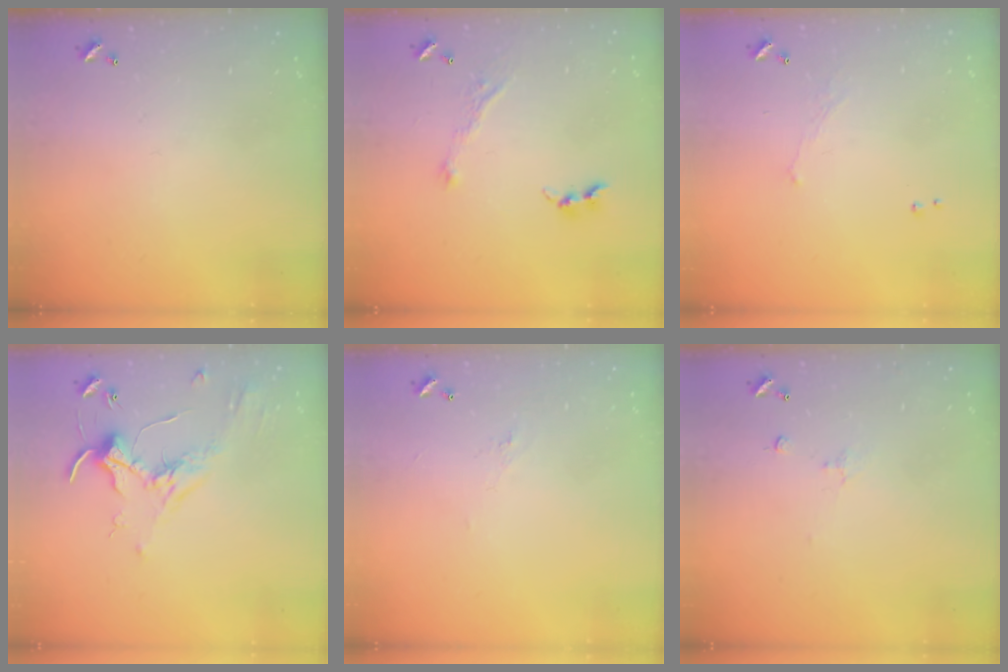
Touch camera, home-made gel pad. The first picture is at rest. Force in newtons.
{"total": 2.9, "press": 2.8, "slide": 0.4}
{"total": 1.1, "press": 1.0, "slide": 0.6}
{"total": 1.7, "press": 1.6, "slide": 0.5}
{"total": 1.6, "press": 1.5, "slide": 0.5}
{"total": 1.1, "press": 0.9, "slide": 0.5}